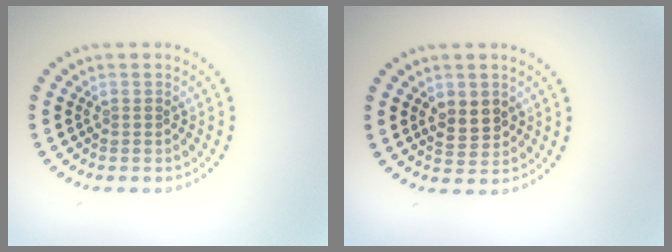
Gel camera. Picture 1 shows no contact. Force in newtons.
{"total": 2.4, "press": 2.4, "slide": 0.3}